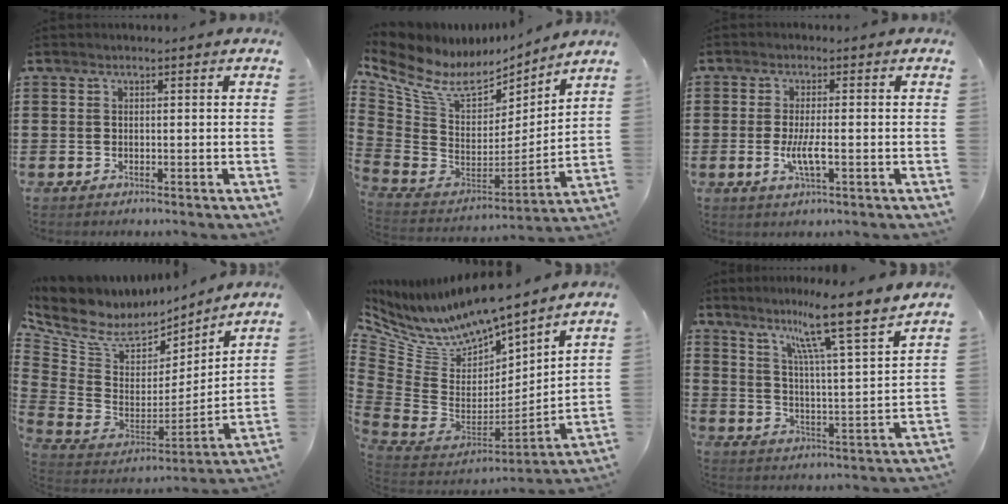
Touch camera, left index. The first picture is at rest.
{"total": 9.1, "force": [6.2, 4.8, 4.5], "torque": [-0.132, -0.045, 0.111]}
{"total": 4.3, "force": [-1.0, 0.8, 4.1], "torque": [-0.084, -0.006, -0.021]}
{"total": 6.3, "force": [4.6, 3.9, 1.9], "torque": [-0.072, -0.040, 0.085]}
{"total": 8.4, "force": [7.8, 2.4, 1.7], "torque": [-0.081, -0.074, 0.138]}
{"total": 9.8, "force": [7.9, -1.0, 5.6], "torque": [-0.119, -0.051, 0.124]}